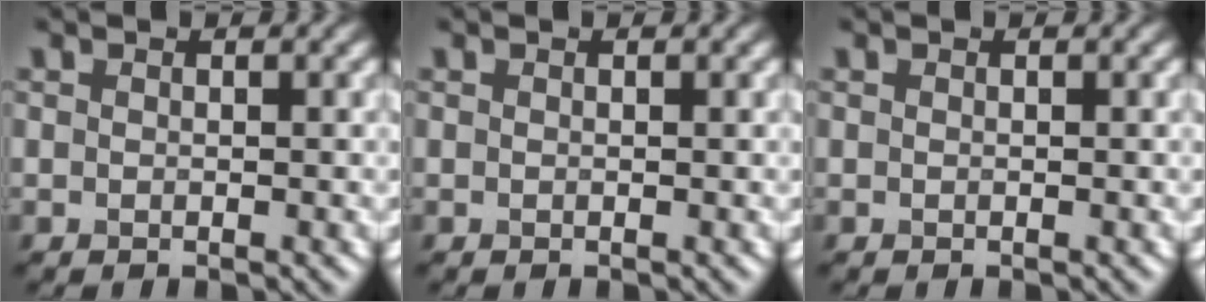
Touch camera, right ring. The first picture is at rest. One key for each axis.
{"total": 0.0}
{"total": 0.0}